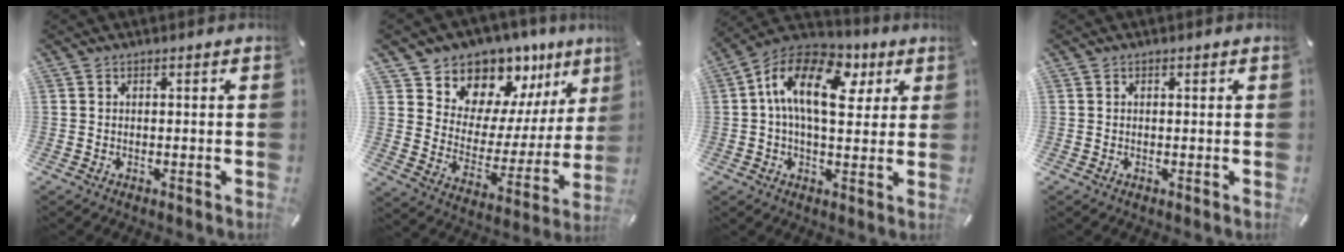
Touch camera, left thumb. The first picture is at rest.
{"total": 11.6, "force": [9.8, 6.2, -0.6], "torque": [0.006, -0.123, 0.177]}
{"total": 16.2, "force": [4.3, 9.1, 12.7], "torque": [-0.225, -0.008, 0.070]}
{"total": 0.0}